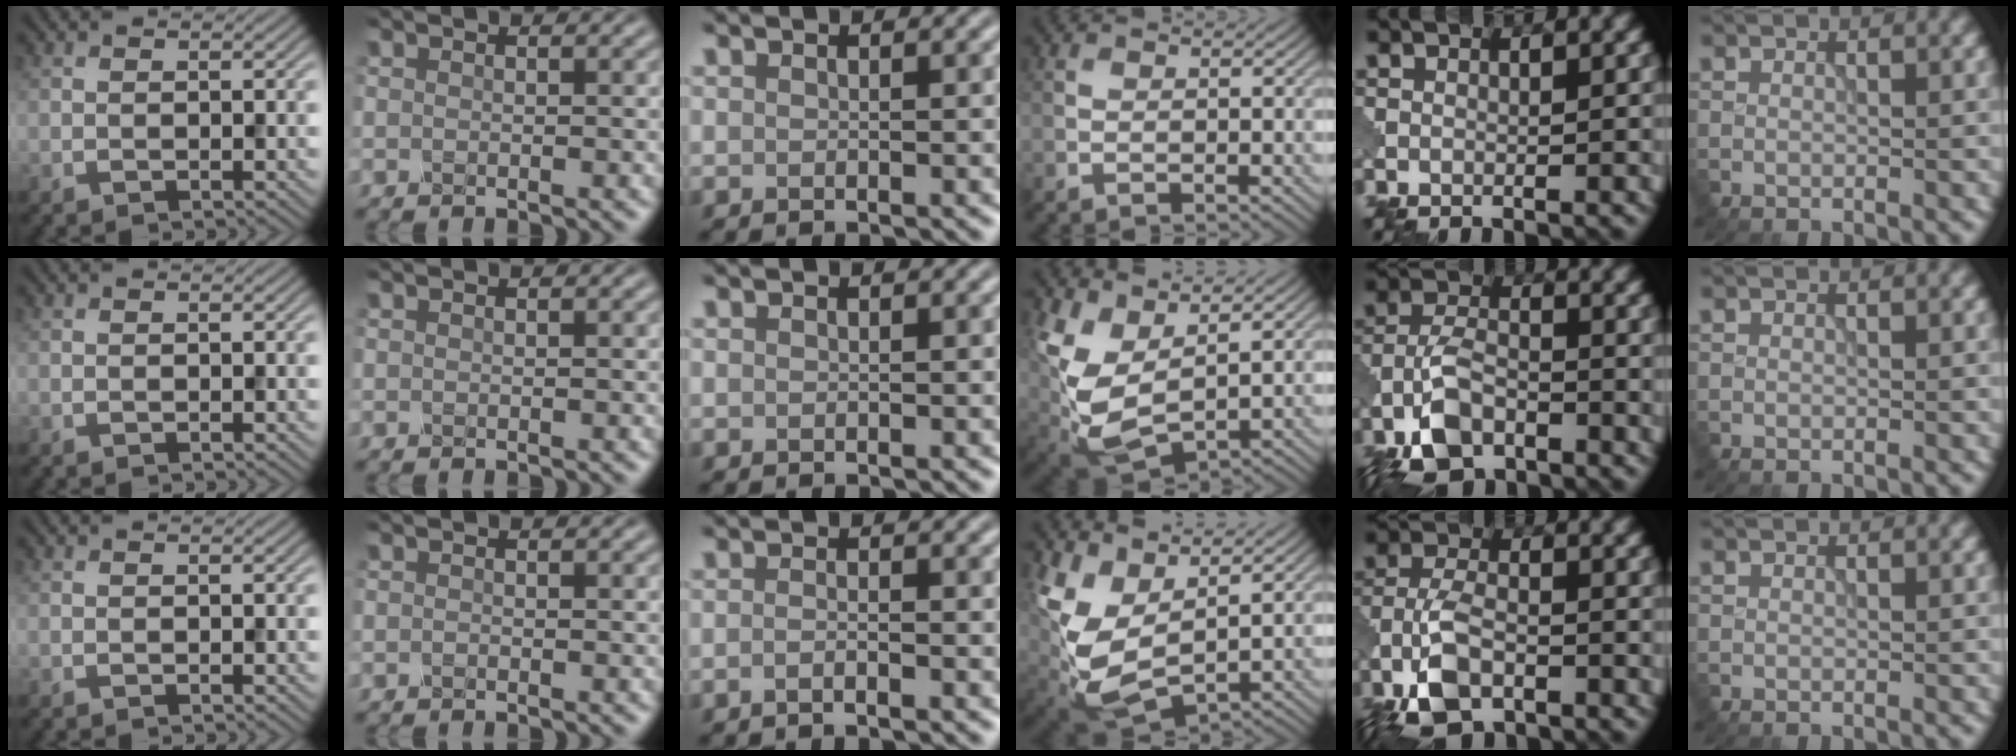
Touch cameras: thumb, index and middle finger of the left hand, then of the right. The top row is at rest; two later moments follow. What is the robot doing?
{"motion": "insert", "object": "pin"}